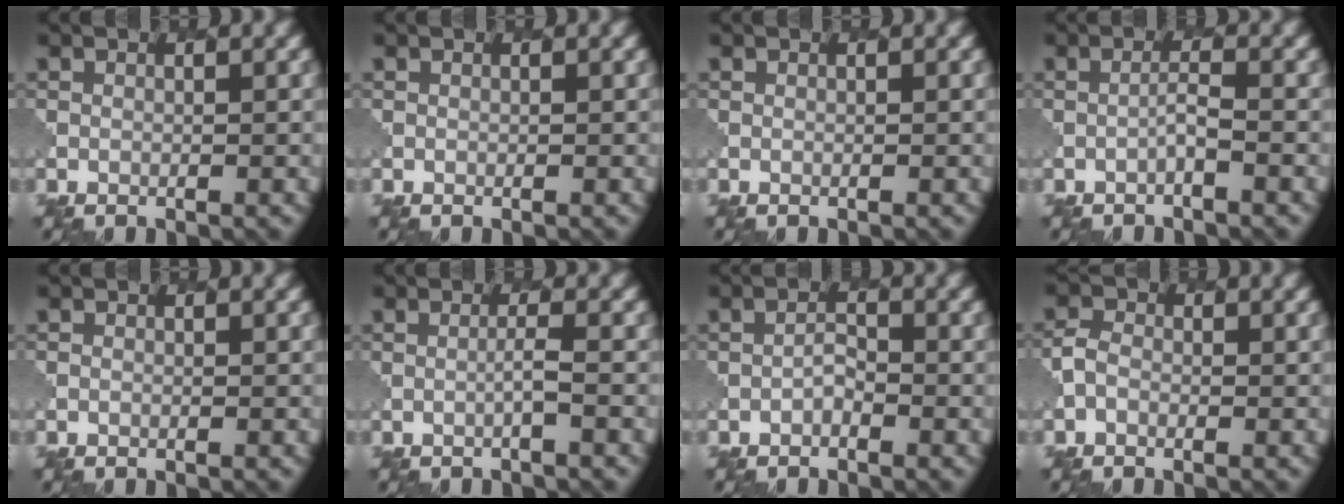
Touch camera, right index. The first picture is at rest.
{"total": 0.0}
{"total": 0.0}
{"total": 0.9, "force": [-0.3, 0.0, 0.9], "torque": [-0.015, 0.008, -0.008]}
{"total": 0.0}
{"total": 0.9, "force": [-0.1, -0.1, 0.9], "torque": [-0.013, 0.008, -0.007]}
{"total": 0.7, "force": [-0.4, 0.4, 0.5], "torque": [-0.012, 0.003, -0.008]}
{"total": 1.3, "force": [-0.5, 1.0, 0.5], "torque": [-0.015, 0.001, -0.018]}